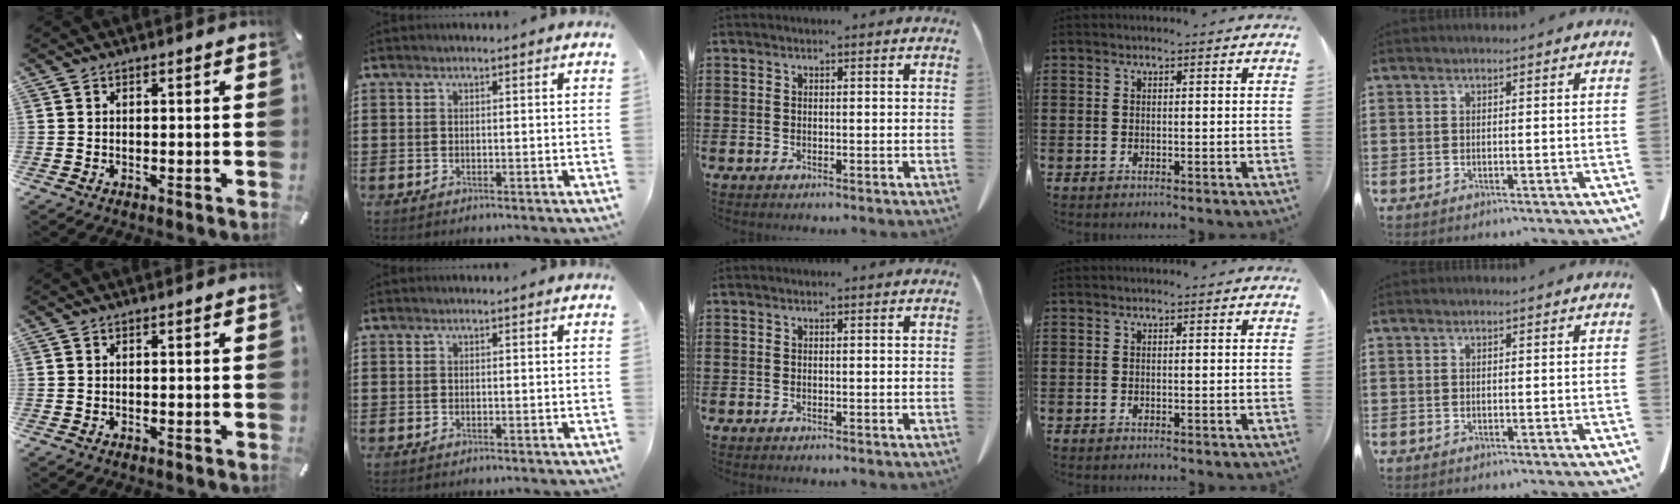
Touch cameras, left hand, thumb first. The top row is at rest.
{}